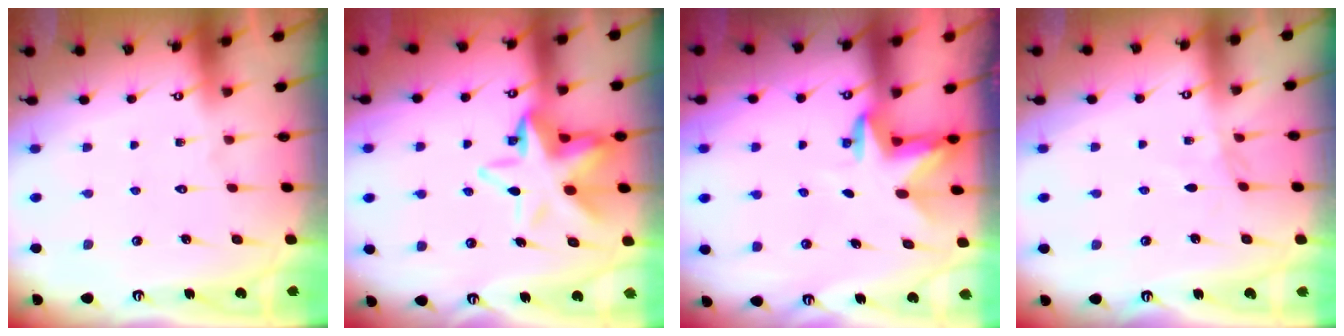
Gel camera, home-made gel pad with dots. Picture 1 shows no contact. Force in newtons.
{"total": 11.7, "press": 11.3, "slide": 3.2}
{"total": 3.1, "press": 3.0, "slide": 0.7}
{"total": 2.7, "press": 2.7, "slide": 0.4}